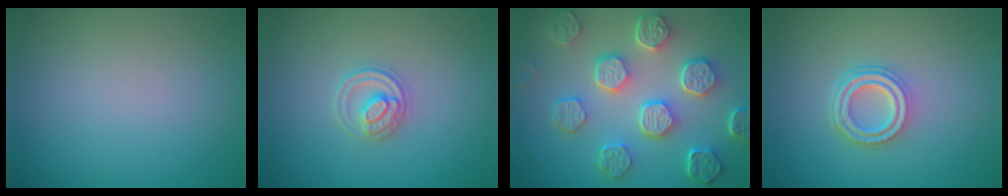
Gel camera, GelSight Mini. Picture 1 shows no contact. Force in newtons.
{"total": 2.5, "press": 2.4, "slide": 0.3}
{"total": 8.0, "press": 6.1, "slide": 5.2}
{"total": 3.6, "press": 2.7, "slide": 2.3}